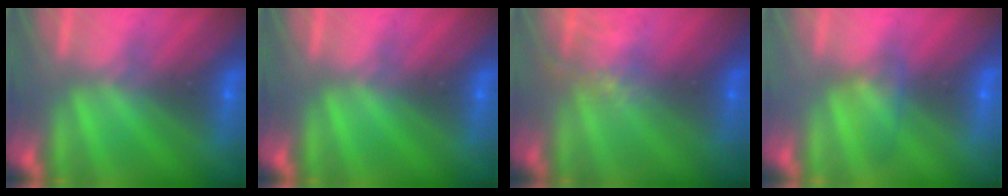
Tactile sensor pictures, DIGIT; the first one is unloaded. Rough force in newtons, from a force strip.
{"total": 0.0}
{"total": 4.4}
{"total": 2.1}